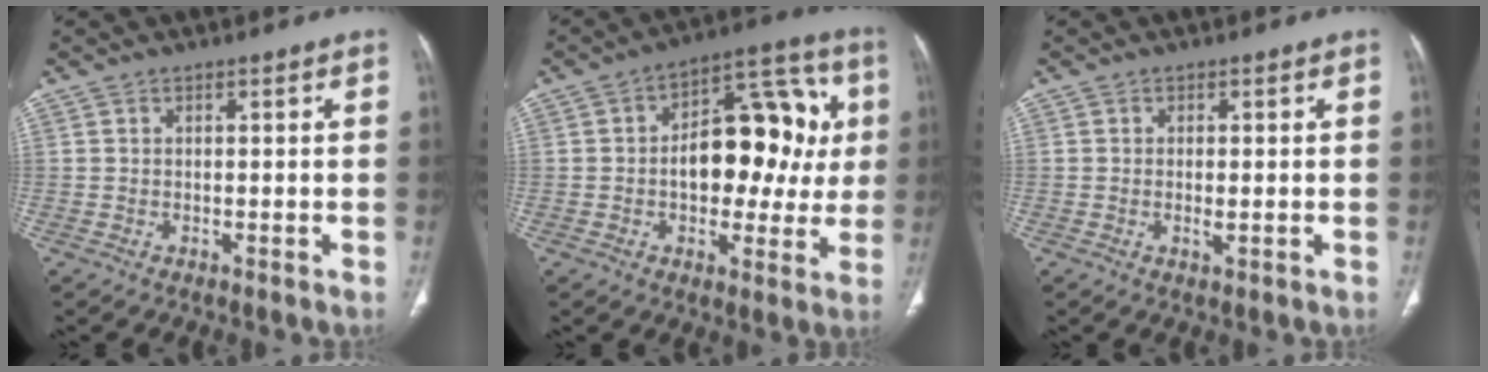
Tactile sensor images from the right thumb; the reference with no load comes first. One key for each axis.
{"total": 19.3, "fx": 1.1, "fy": 11.3, "fz": 15.6, "tx": -0.164, "ty": 0.035, "tz": 0.014}
{"total": 1.5, "fx": -0.3, "fy": 0.4, "fz": 1.4, "tx": -0.027, "ty": -0.005, "tz": -0.005}